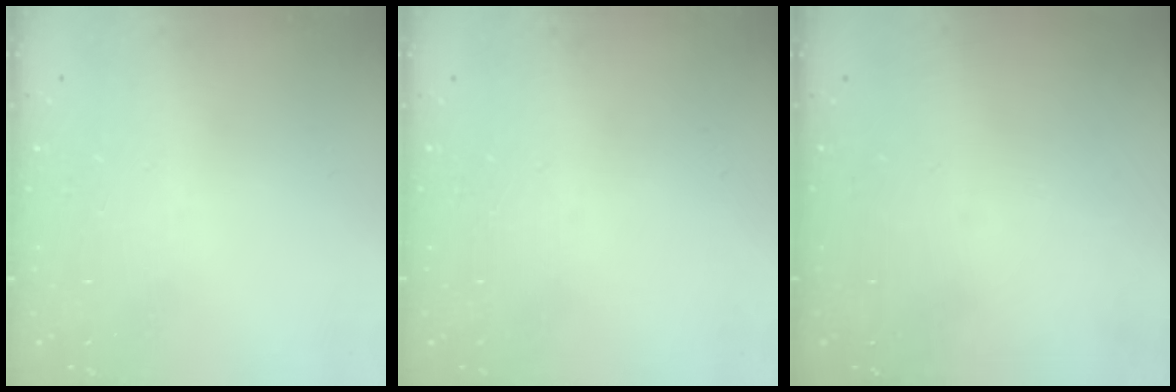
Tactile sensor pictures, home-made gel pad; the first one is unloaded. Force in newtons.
{"total": 0.0}
{"total": 0.0}